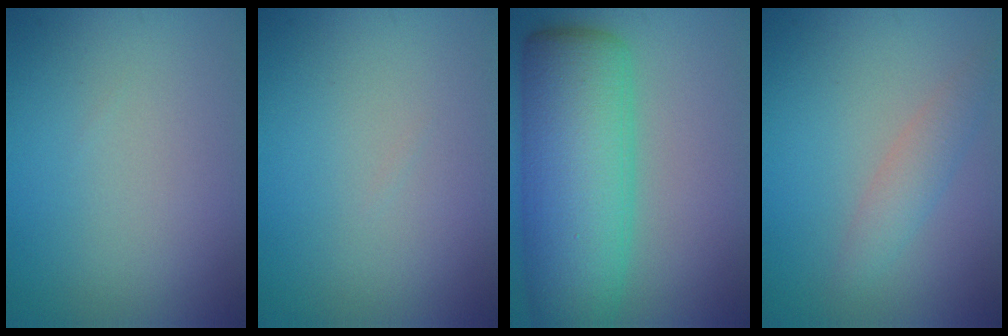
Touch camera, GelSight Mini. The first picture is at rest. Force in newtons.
{"total": 0.0}
{"total": 10.5, "press": 10.5, "slide": 0.3}
{"total": 2.2, "press": 2.2, "slide": 0.1}